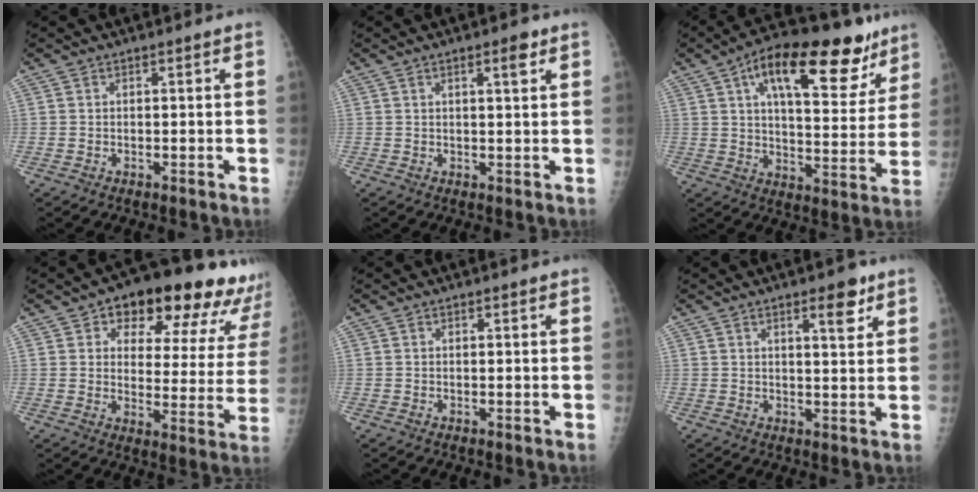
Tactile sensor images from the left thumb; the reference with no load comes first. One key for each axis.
{"total": 2.9, "fx": 1.6, "fy": 0.6, "fz": 2.3, "tx": -0.032, "ty": -0.007, "tz": 0.022}
{"total": 22.9, "fx": 12.5, "fy": 9.7, "fz": 16.5, "tx": -0.206, "ty": -0.022, "tz": 0.189}
{"total": 21.5, "fx": 14.6, "fy": 9.7, "fz": 12.4, "tx": -0.110, "ty": -0.045, "tz": 0.181}
{"total": 0.5, "fx": 0.4, "fy": 0.2, "fz": 0.3, "tx": -0.005, "ty": -0.002, "tz": 0.004}
{"total": 5.4, "fx": 3.2, "fy": 1.5, "fz": 4.1, "tx": -0.049, "ty": -0.018, "tz": 0.045}